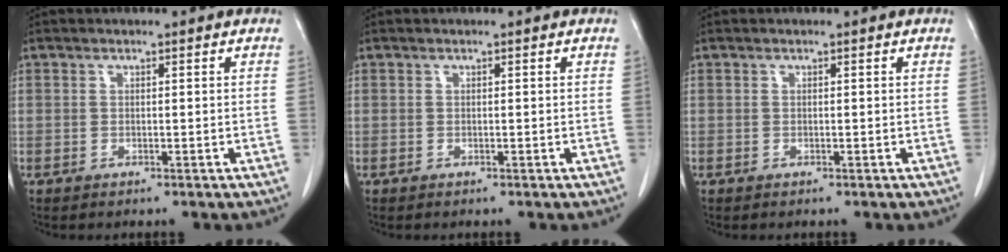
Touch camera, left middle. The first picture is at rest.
{"total": 0.0}
{"total": 0.0}